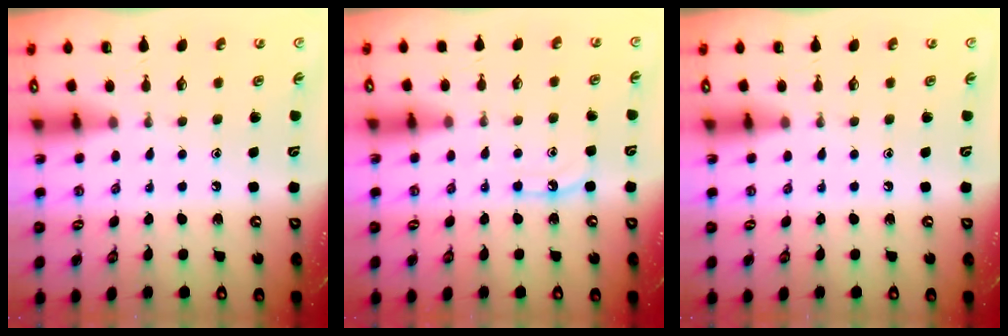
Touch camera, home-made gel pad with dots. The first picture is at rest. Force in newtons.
{"total": 6.2, "press": 6.2, "slide": 0.5}
{"total": 0.0}